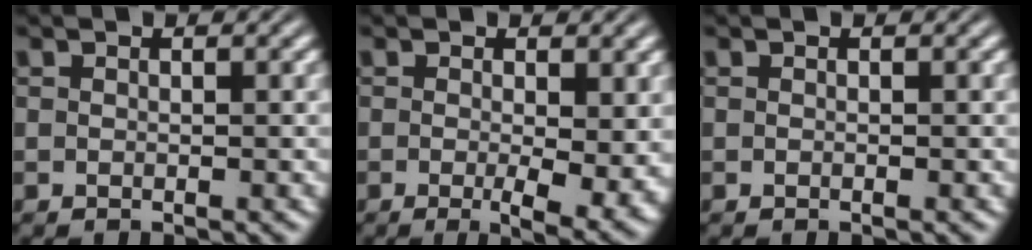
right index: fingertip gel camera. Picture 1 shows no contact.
{"total": 4.6, "force": [-1.3, 1.2, 4.2], "torque": [-0.060, -0.024, -0.013]}
{"total": 0.0}